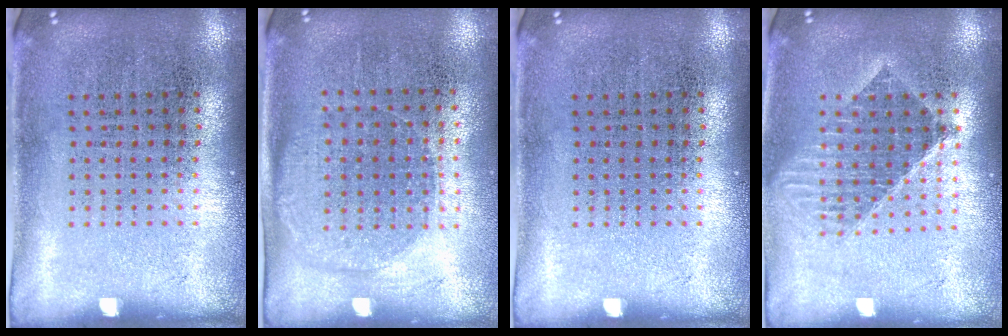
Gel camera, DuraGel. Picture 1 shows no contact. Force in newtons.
{"total": 1.3, "press": 1.2, "slide": 0.5}
{"total": 0.0}
{"total": 1.5, "press": 1.3, "slide": 0.8}